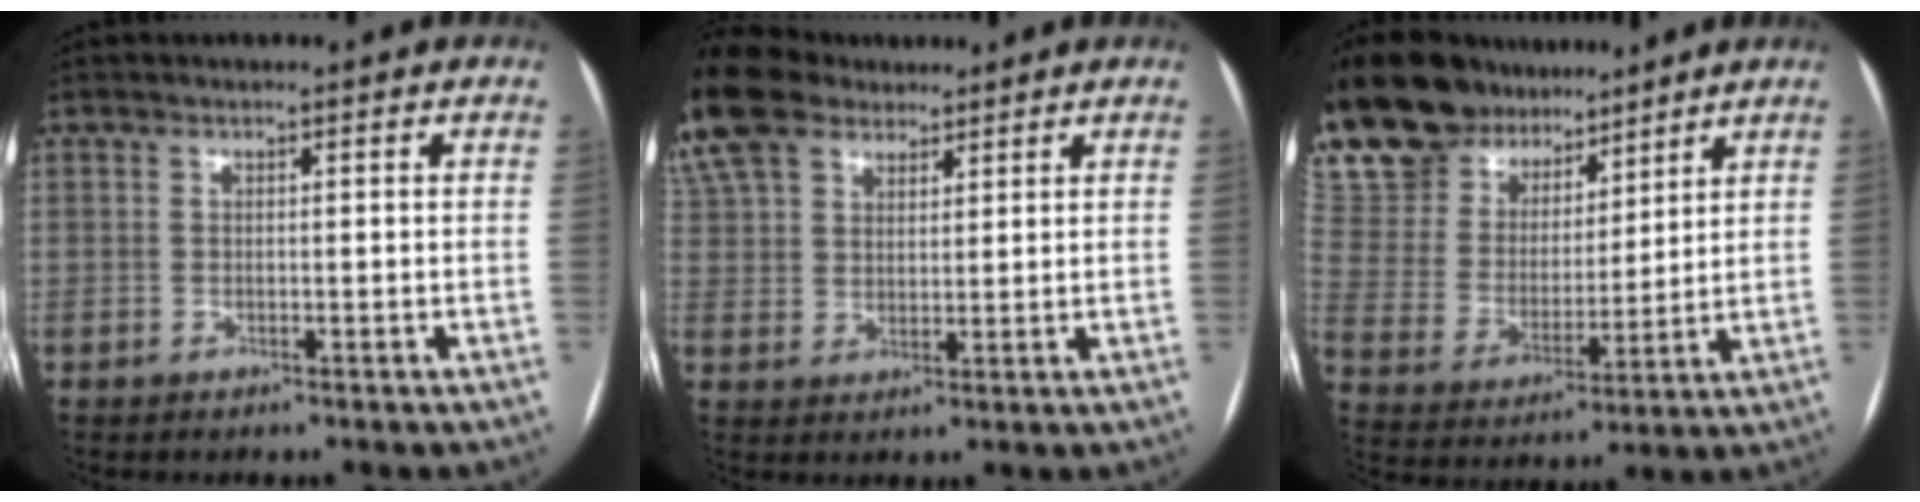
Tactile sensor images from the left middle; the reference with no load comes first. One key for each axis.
{"total": 15.6, "fx": 11.8, "fy": 8.0, "fz": 6.1, "tx": -0.177, "ty": 0.047, "tz": 0.223}
{"total": 16.0, "fx": 13.5, "fy": 7.0, "fz": 4.9, "tx": -0.099, "ty": 0.034, "tz": 0.254}